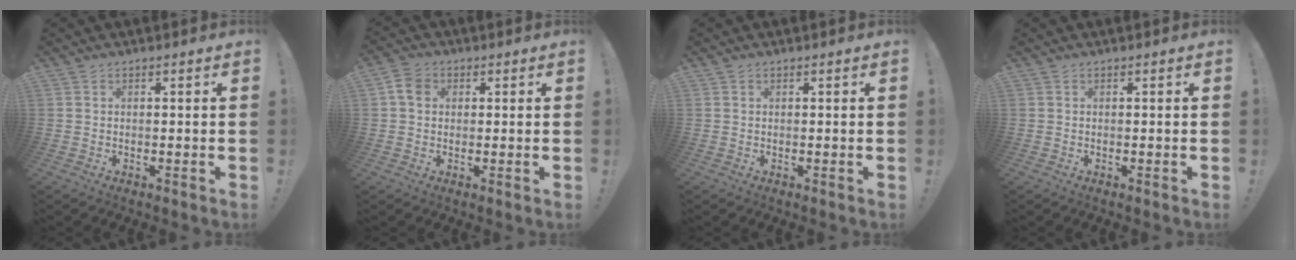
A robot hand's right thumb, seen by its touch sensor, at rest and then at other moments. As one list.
[{"total": 5.8, "force": [1.5, 4.6, 3.2], "torque": [-0.050, 0.008, 0.031]}, {"total": 0.0}, {"total": 0.0}]